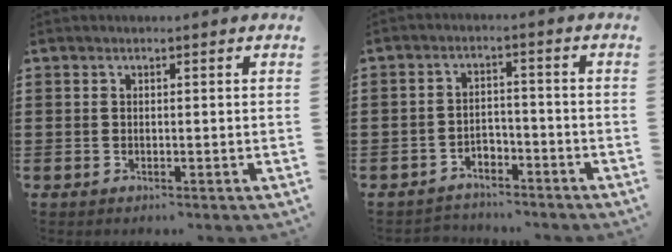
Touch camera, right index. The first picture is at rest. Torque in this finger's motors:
{"motor_torque": [0.97, 0.93, -0.03, -0.03]}